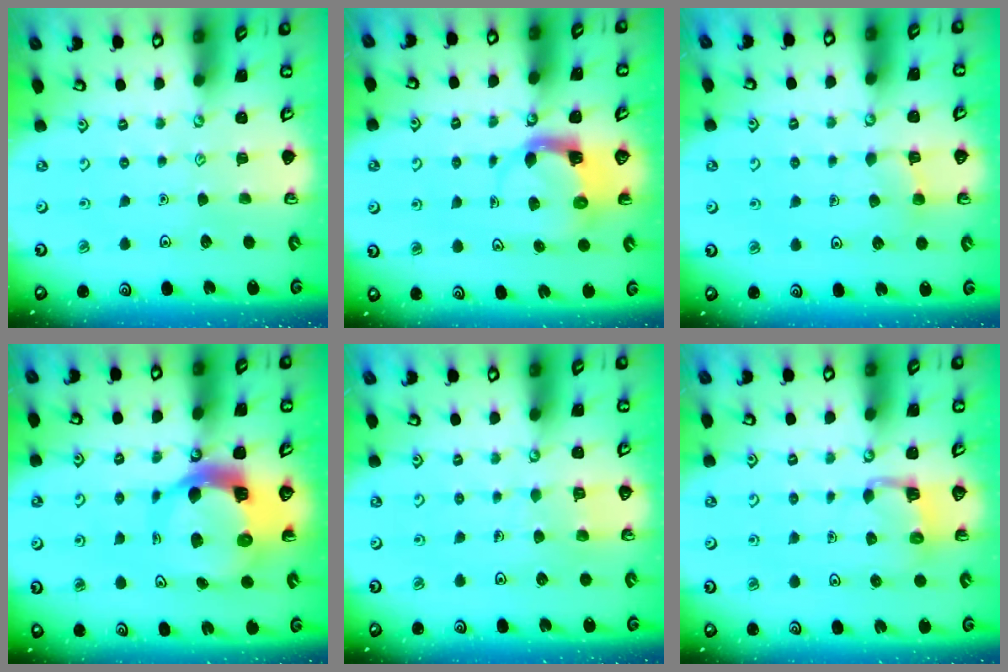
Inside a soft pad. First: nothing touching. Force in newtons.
{"total": 3.9, "press": 3.9, "slide": 0.6}
{"total": 3.9, "press": 3.9, "slide": 0.3}
{"total": 11.1, "press": 11.0, "slide": 1.7}
{"total": 4.8, "press": 4.8, "slide": 0.5}
{"total": 2.7, "press": 2.7, "slide": 0.4}